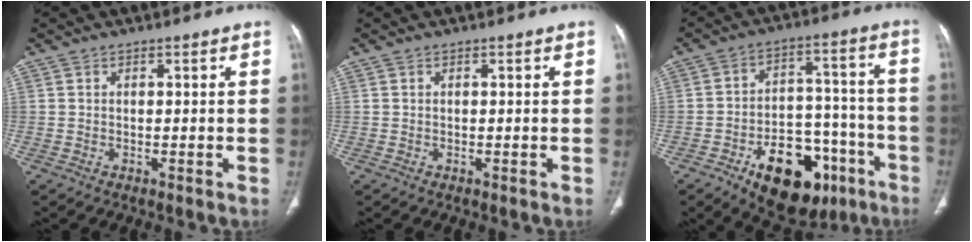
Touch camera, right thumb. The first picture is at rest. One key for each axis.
{"total": 0.0}
{"total": 20.1, "fx": -10.5, "fy": 11.5, "fz": 12.8, "tx": -0.145, "ty": 0.069, "tz": -0.146}